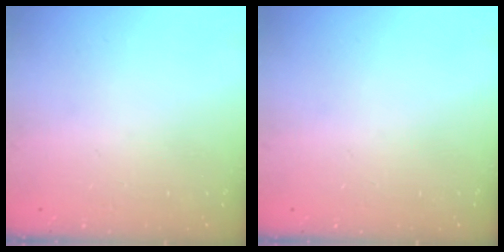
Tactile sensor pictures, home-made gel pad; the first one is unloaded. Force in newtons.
{"total": 0.0}